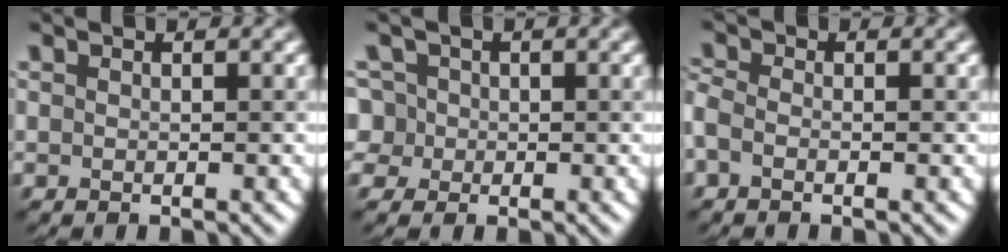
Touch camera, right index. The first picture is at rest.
{"total": 4.6, "force": [0.9, 4.2, 1.7], "torque": [-0.029, 0.035, -0.006]}
{"total": 2.0, "force": [-0.7, 1.3, 1.3], "torque": [-0.033, 0.005, -0.018]}